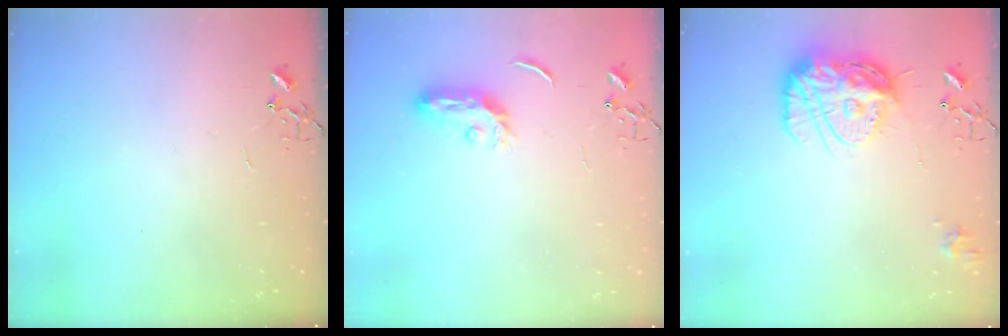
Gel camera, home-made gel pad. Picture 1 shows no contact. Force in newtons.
{"total": 7.6, "press": 7.6, "slide": 0.4}
{"total": 15.4, "press": 15.3, "slide": 1.4}